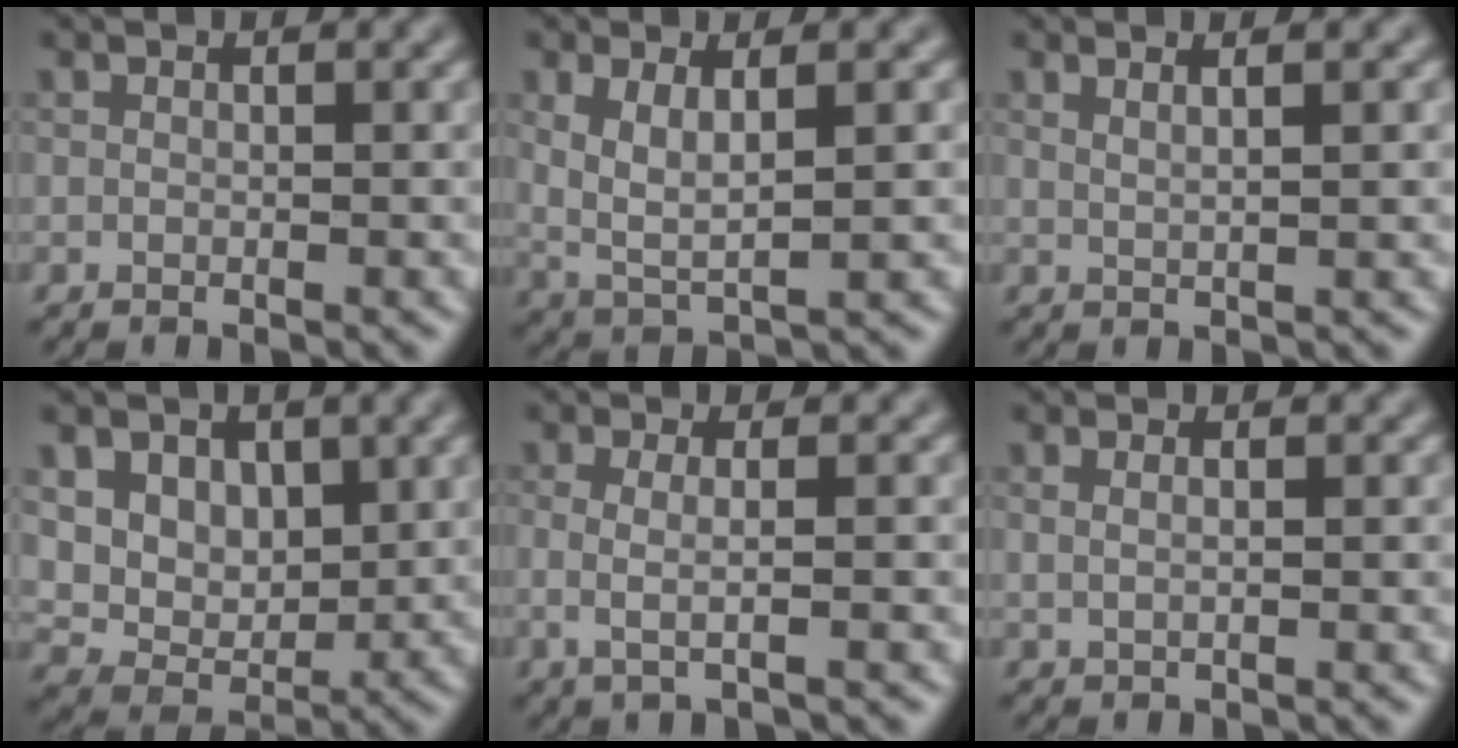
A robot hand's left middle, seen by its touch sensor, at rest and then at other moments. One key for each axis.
{"total": 3.6, "fx": 1.1, "fy": 1.2, "fz": 3.3, "tx": -0.071, "ty": -0.008, "tz": 0.025}
{"total": 3.0, "fx": 1.5, "fy": 1.2, "fz": 2.4, "tx": -0.014, "ty": 0.006, "tz": -0.005}
{"total": 7.2, "fx": 2.9, "fy": 5.3, "fz": 3.9, "tx": -0.079, "ty": -0.010, "tz": 0.062}
{"total": 2.3, "fx": -0.1, "fy": 0.7, "fz": 2.2, "tx": -0.038, "ty": -0.006, "tz": -0.008}
{"total": 1.6, "fx": 0.7, "fy": 0.8, "fz": 1.2, "tx": -0.010, "ty": -0.007, "tz": 0.003}